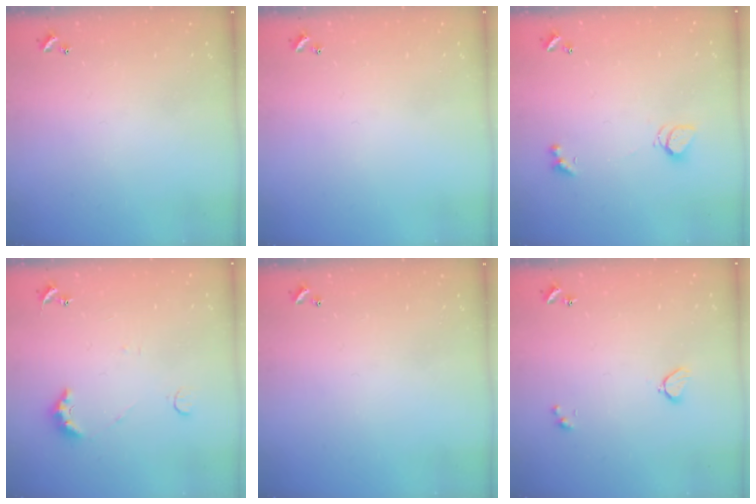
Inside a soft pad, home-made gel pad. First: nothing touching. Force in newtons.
{"total": 0.0}
{"total": 2.0, "press": 1.9, "slide": 0.5}
{"total": 3.7, "press": 3.6, "slide": 0.8}
{"total": 0.0}
{"total": 2.0, "press": 1.9, "slide": 0.6}